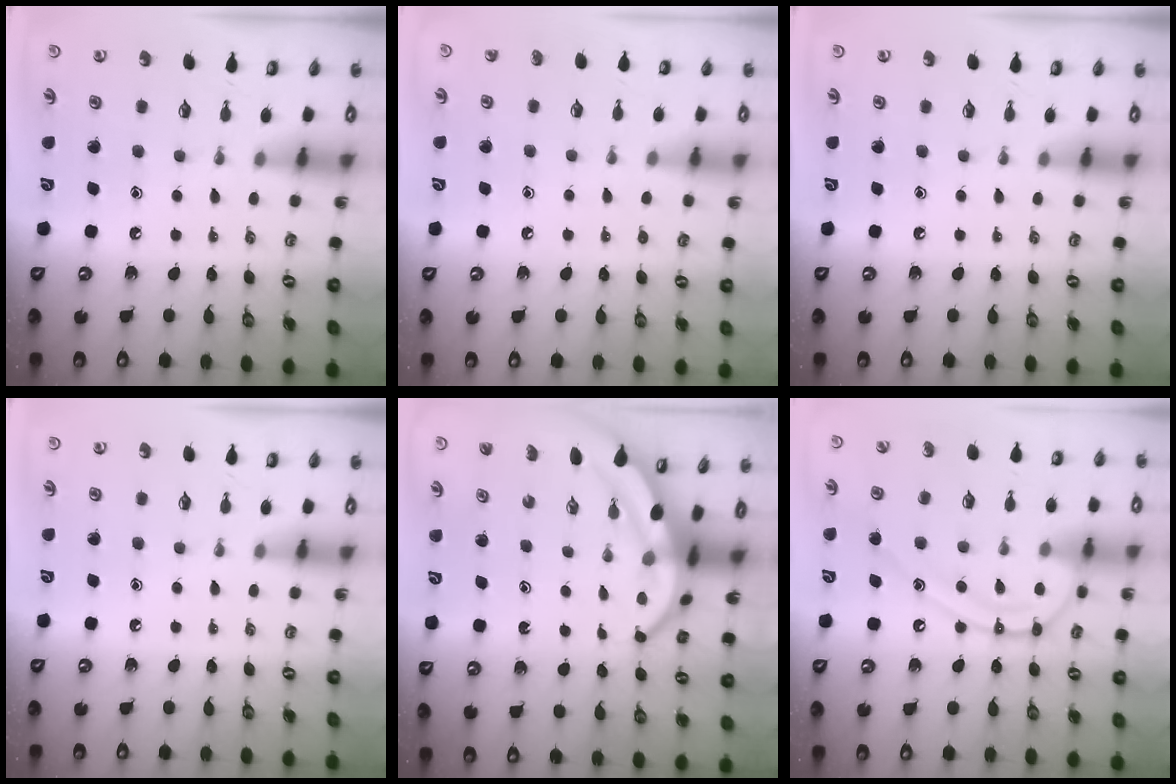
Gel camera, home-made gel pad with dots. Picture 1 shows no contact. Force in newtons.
{"total": 2.4, "press": 2.4, "slide": 0.2}
{"total": 0.0}
{"total": 0.0}
{"total": 6.9, "press": 6.9, "slide": 0.6}
{"total": 13.7, "press": 13.6, "slide": 1.4}